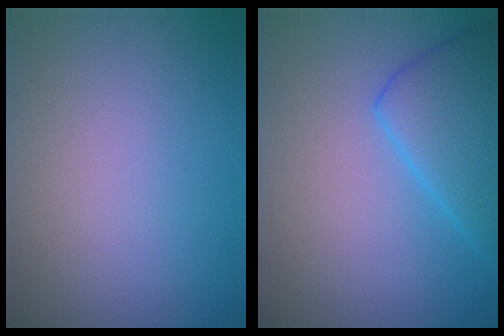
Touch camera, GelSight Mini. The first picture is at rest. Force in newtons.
{"total": 5.4, "press": 5.4, "slide": 0.3}